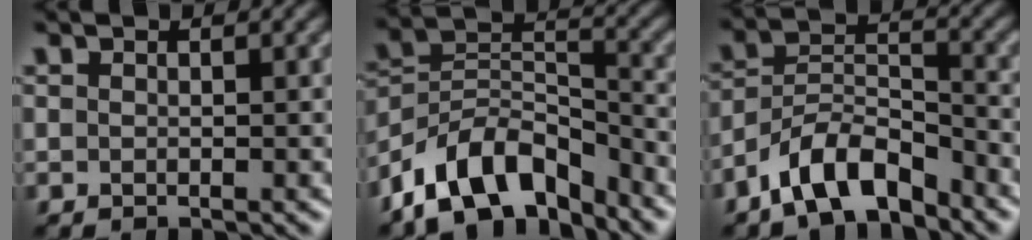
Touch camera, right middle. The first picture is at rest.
{"total": 9.4, "force": [-6.8, 4.5, 4.8], "torque": [-0.068, 0.002, -0.141]}
{"total": 6.6, "force": [-4.7, 2.7, 3.7], "torque": [-0.057, 0.006, -0.094]}